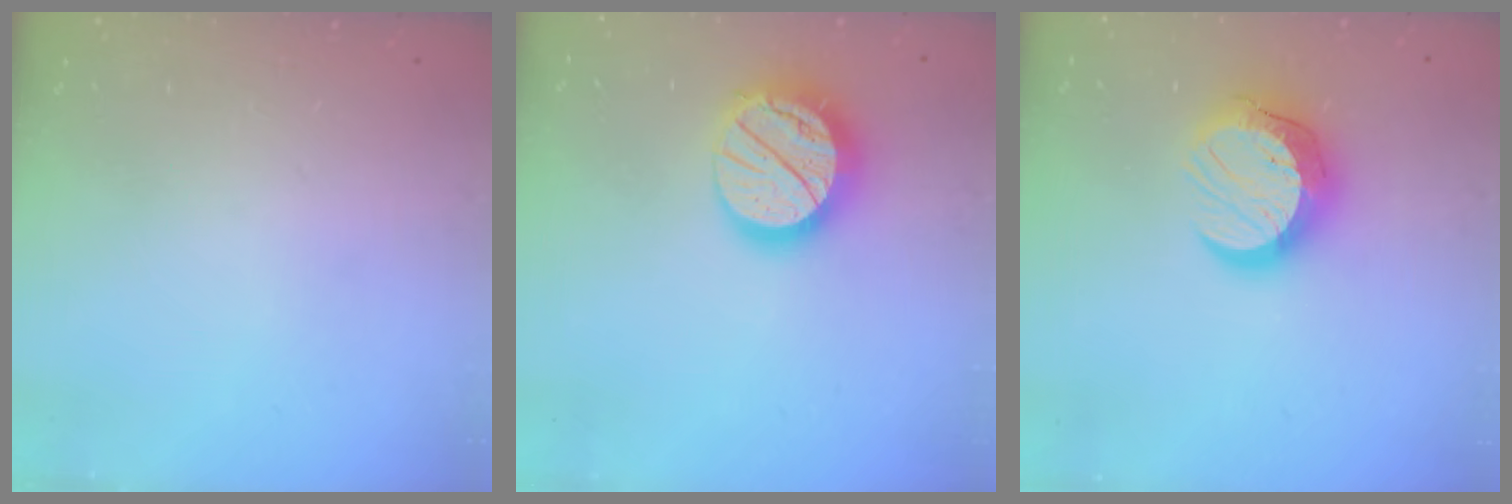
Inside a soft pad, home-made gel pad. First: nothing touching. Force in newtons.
{"total": 18.6, "press": 18.6, "slide": 1.5}
{"total": 13.2, "press": 13.2, "slide": 1.0}